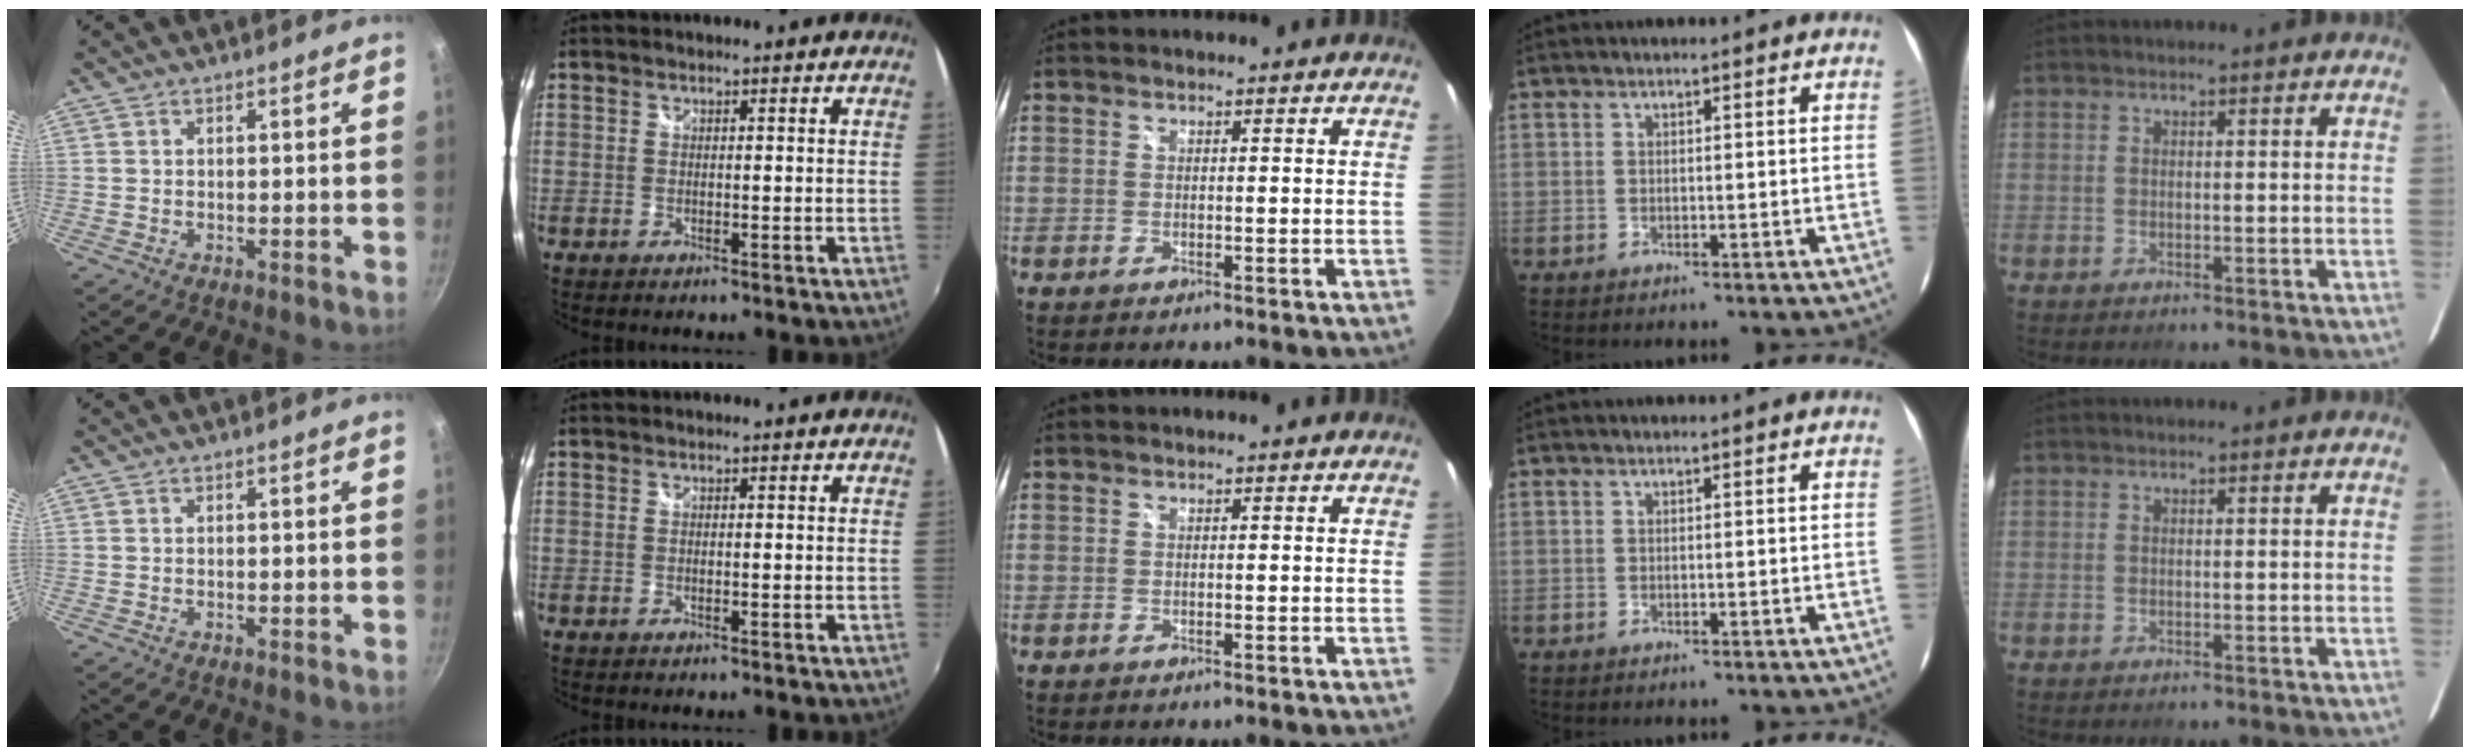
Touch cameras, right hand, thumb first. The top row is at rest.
{}